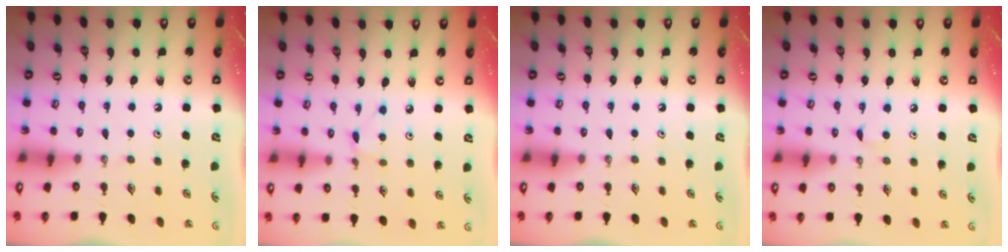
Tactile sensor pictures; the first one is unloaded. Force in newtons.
{"total": 2.4, "press": 2.4, "slide": 0.3}
{"total": 0.0}
{"total": 3.3, "press": 3.3, "slide": 0.5}